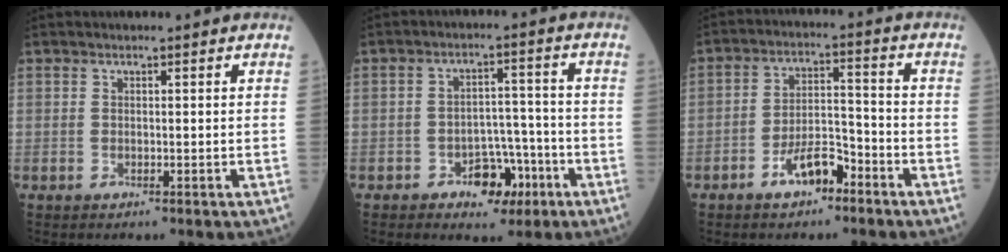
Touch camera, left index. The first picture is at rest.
{"total": 6.6, "force": [-3.7, 3.9, 3.8], "torque": [-0.052, 0.021, -0.055]}
{"total": 6.6, "force": [-4.3, 2.6, 4.3], "torque": [-0.077, 0.012, -0.079]}